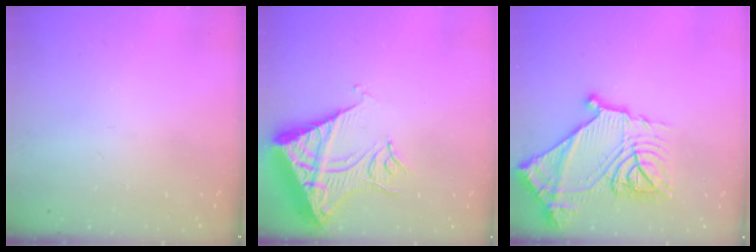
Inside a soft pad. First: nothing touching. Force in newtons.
{"total": 14.5, "press": 14.4, "slide": 1.8}
{"total": 23.5, "press": 23.4, "slide": 1.6}